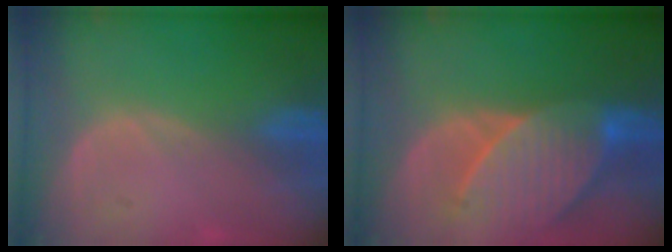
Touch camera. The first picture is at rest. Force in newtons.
{"total": 9.5, "press": 8.6, "slide": 3.8}